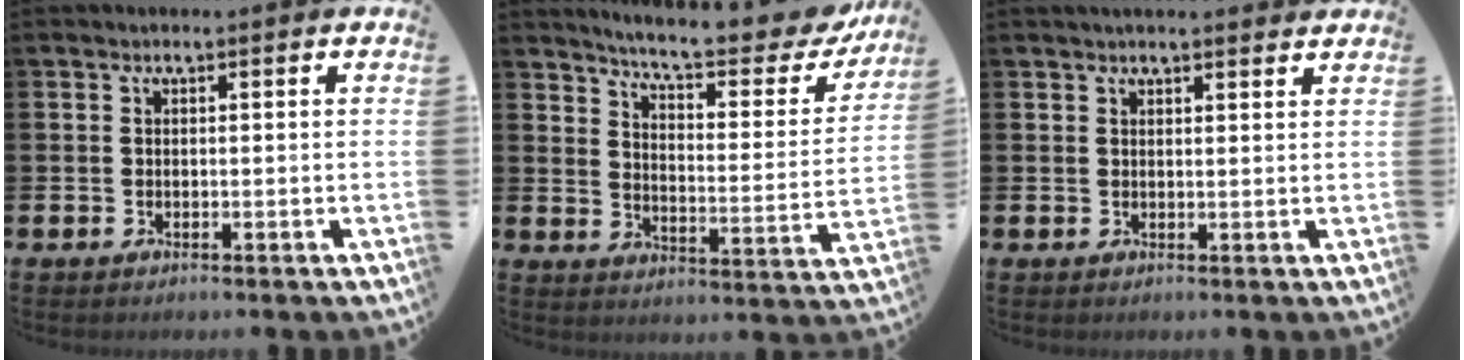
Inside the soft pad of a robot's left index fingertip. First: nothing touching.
{"total": 7.4, "force": [6.6, 1.0, 3.1], "torque": [-0.078, -0.050, 0.107]}
{"total": 1.9, "force": [1.8, 0.1, 0.3], "torque": [-0.003, -0.006, 0.032]}